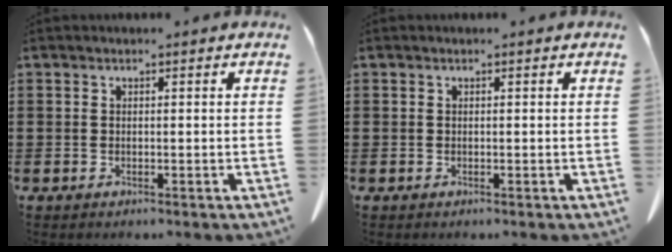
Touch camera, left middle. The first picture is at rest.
{"total": 0.0}